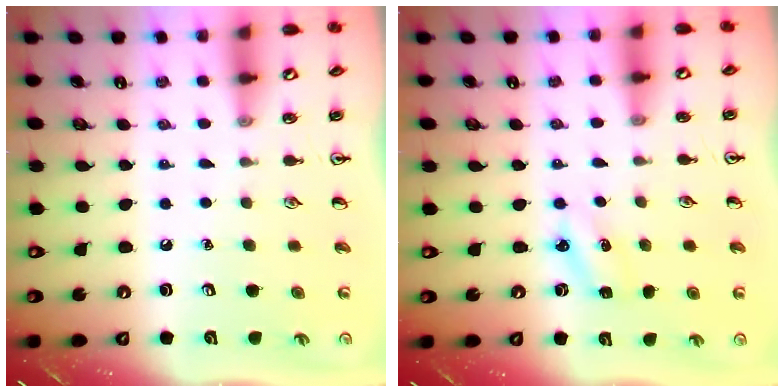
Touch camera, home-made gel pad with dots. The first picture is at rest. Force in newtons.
{"total": 3.2, "press": 3.0, "slide": 1.1}